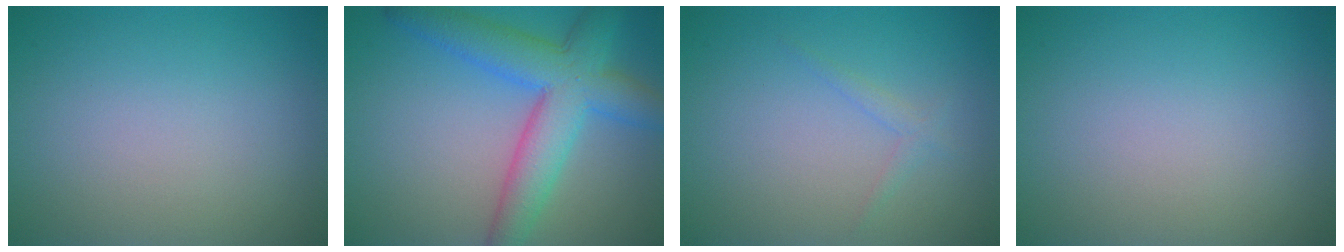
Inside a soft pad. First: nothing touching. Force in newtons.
{"total": 7.2, "press": 7.2, "slide": 0.3}
{"total": 1.0, "press": 1.0, "slide": 0.1}
{"total": 0.0}